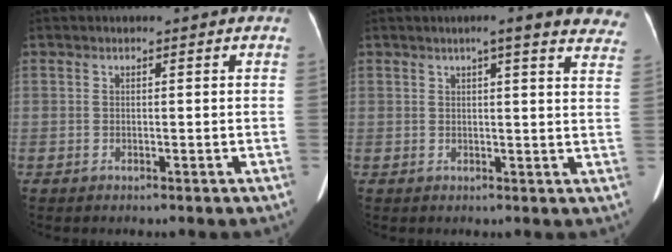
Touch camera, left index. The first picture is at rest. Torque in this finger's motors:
{"motor_torque": [-0.11, -0.20, 0.05, 0.06]}